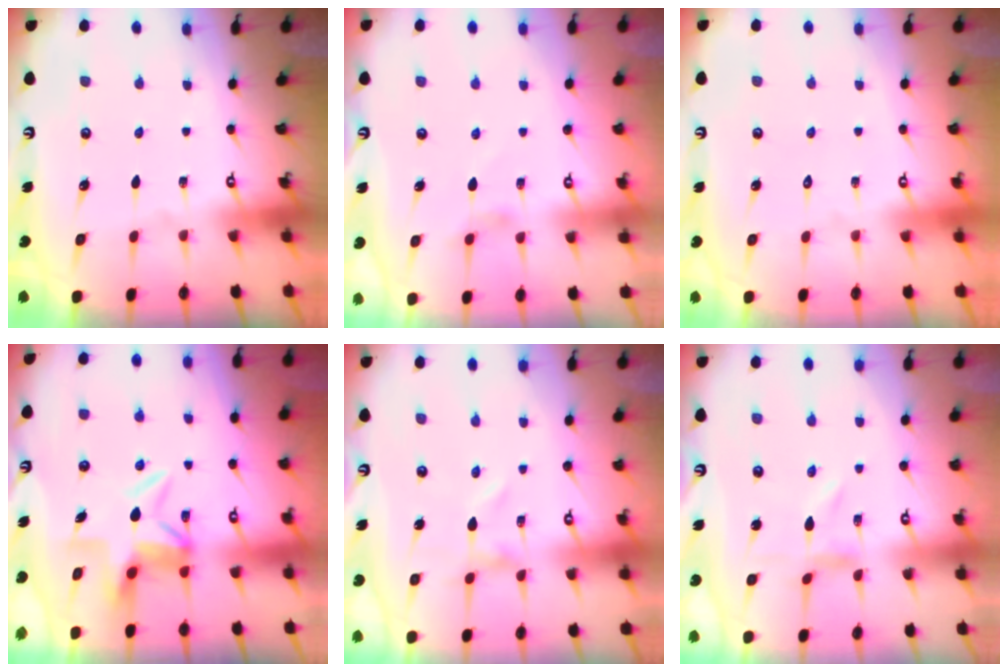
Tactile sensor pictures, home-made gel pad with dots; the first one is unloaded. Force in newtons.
{"total": 1.7, "press": 1.6, "slide": 0.4}
{"total": 1.5, "press": 1.5, "slide": 0.1}
{"total": 5.3, "press": 5.2, "slide": 0.7}
{"total": 0.0}
{"total": 0.0}